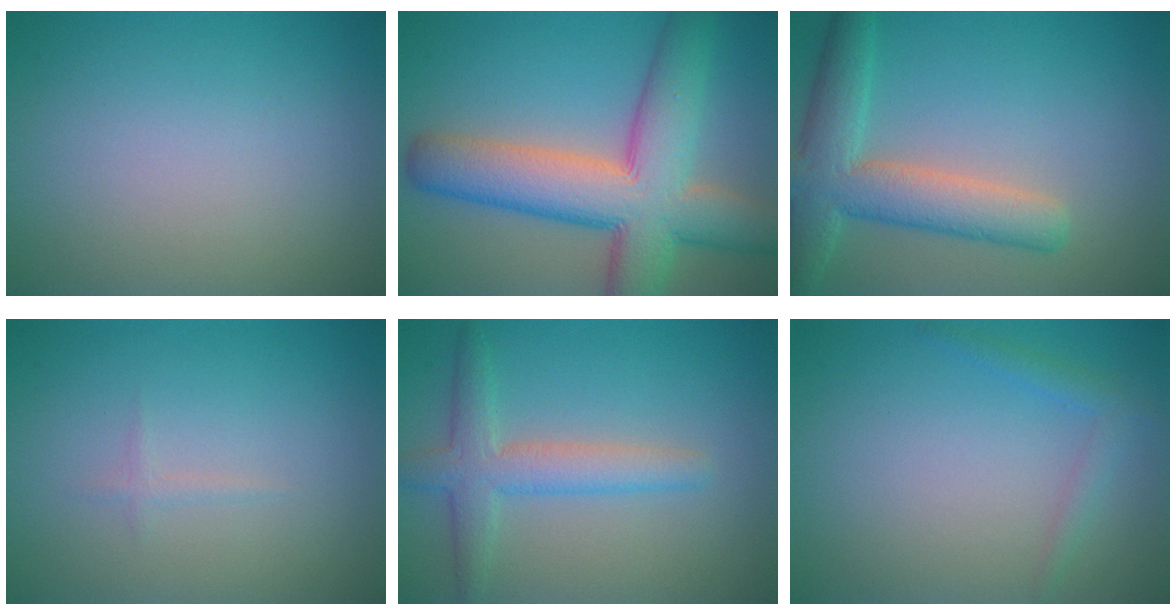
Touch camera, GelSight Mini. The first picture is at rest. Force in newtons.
{"total": 11.1, "press": 11.1, "slide": 0.4}
{"total": 6.5, "press": 6.5, "slide": 0.3}
{"total": 0.6, "press": 0.6, "slide": 0.0}
{"total": 3.9, "press": 3.9, "slide": 0.2}
{"total": 1.6, "press": 1.6, "slide": 0.1}